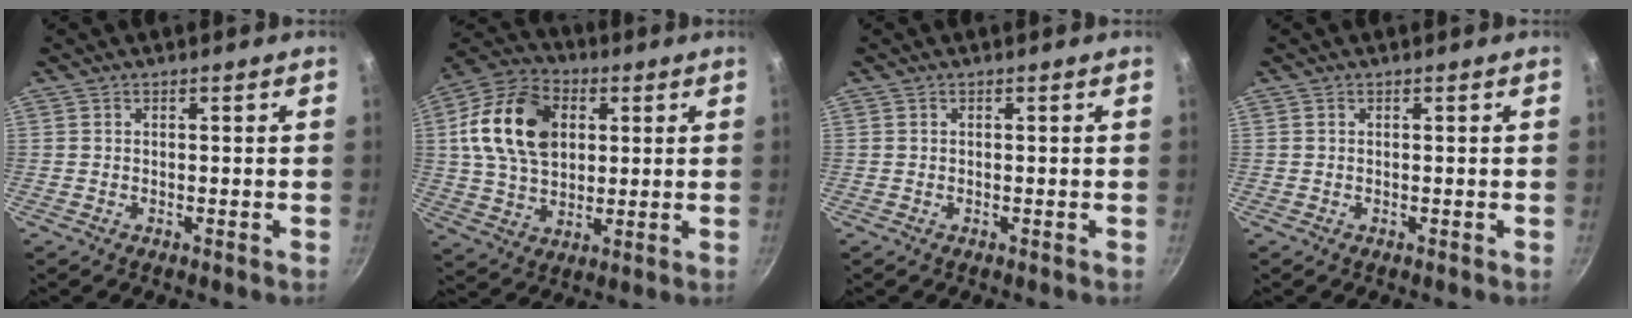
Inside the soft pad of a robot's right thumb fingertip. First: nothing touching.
{"total": 17.4, "force": [3.7, 12.1, 12.0], "torque": [-0.197, 0.006, 0.058]}
{"total": 0.0}
{"total": 0.0}